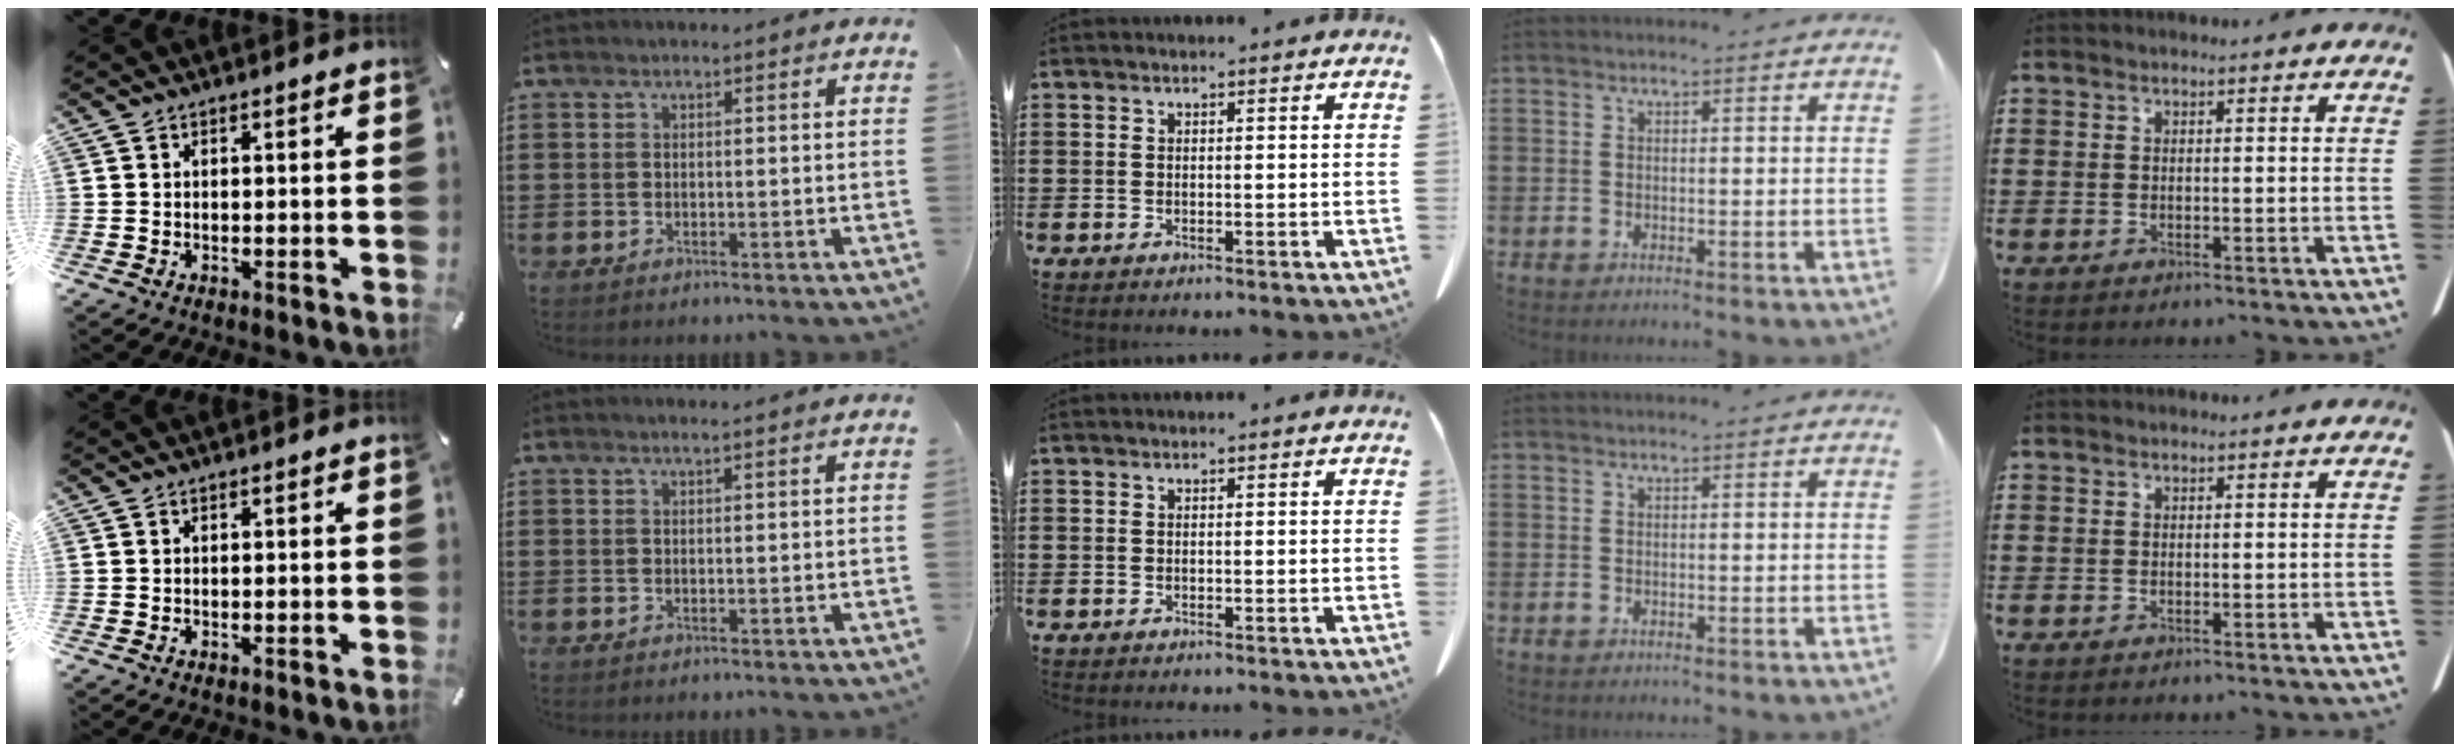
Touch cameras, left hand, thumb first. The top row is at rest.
{"index": {"total": 0.7, "force": [0.5, -0.1, 0.5], "torque": [-0.008, -0.004, 0.010]}}